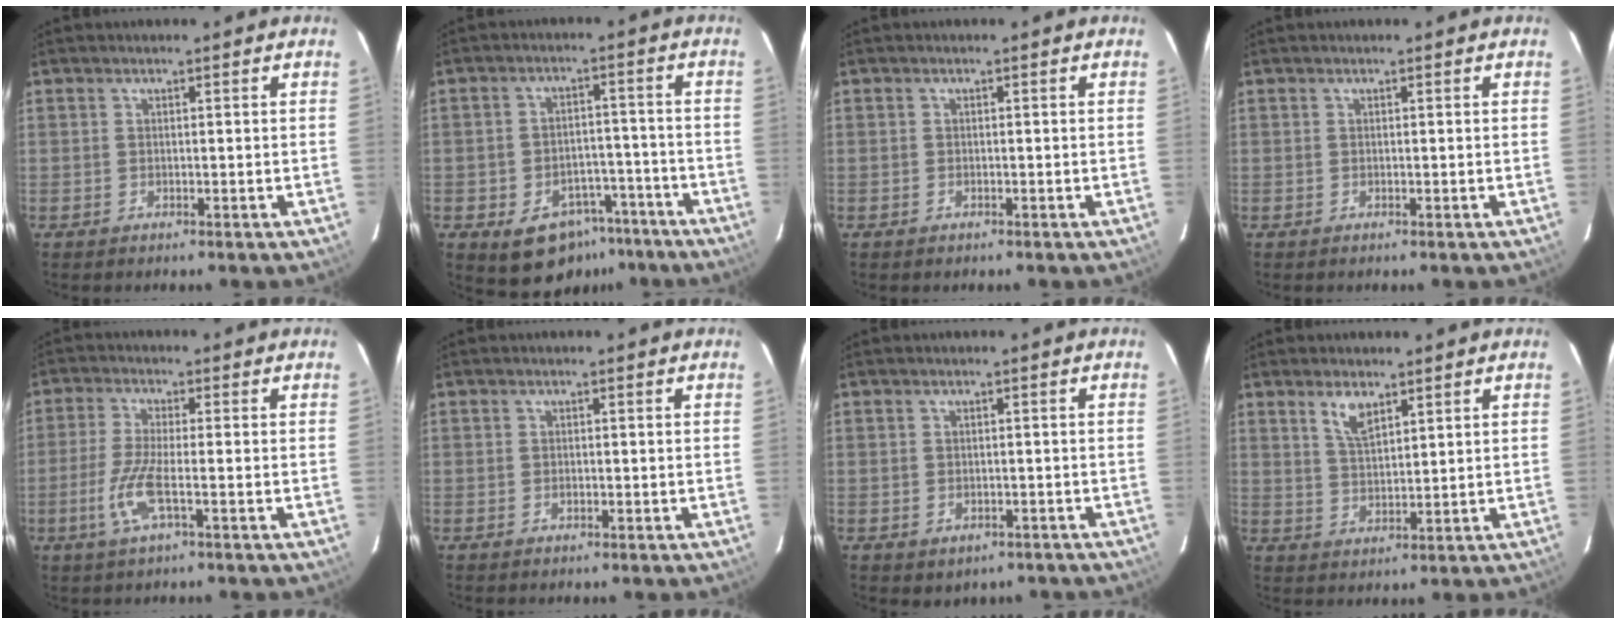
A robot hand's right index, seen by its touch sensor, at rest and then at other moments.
{"total": 11.3, "force": [-6.9, 7.8, 4.5], "torque": [-0.083, 0.031, -0.068]}
{"total": 0.7, "force": [-0.5, 0.5, 0.0], "torque": [-0.002, 0.001, -0.007]}
{"total": 0.0}
{"total": 6.9, "force": [-2.5, 0.8, 6.4], "torque": [-0.142, -0.008, -0.050]}
{"total": 0.8, "force": [-0.3, 0.7, 0.2], "torque": [-0.003, -0.001, -0.002]}
{"total": 3.9, "force": [-2.1, 2.9, 1.5], "torque": [-0.032, -0.001, -0.013]}
{"total": 5.0, "force": [3.1, 2.0, 3.3], "torque": [-0.061, 0.000, 0.062]}